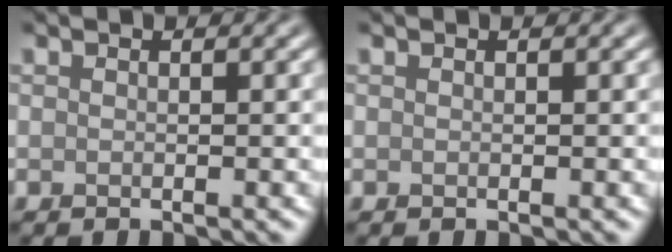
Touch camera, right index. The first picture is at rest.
{"total": 0.0}